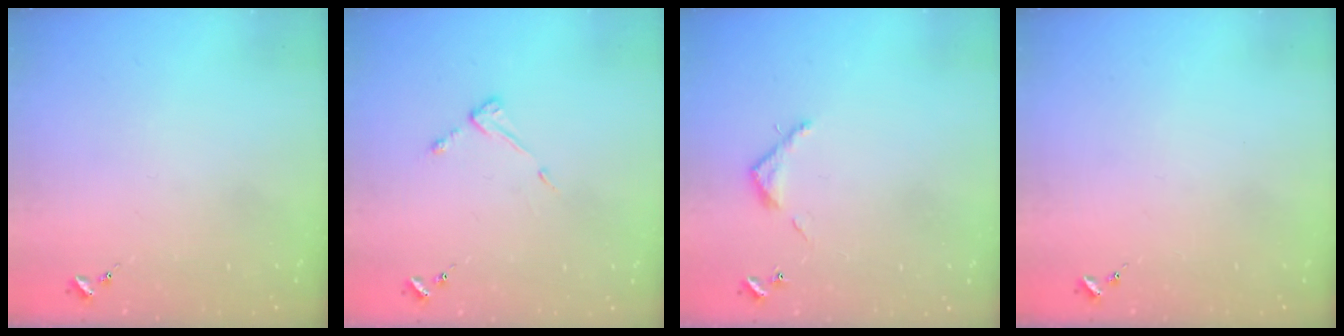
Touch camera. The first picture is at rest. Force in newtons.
{"total": 4.4, "press": 4.4, "slide": 0.4}
{"total": 3.6, "press": 3.6, "slide": 0.2}
{"total": 0.0}